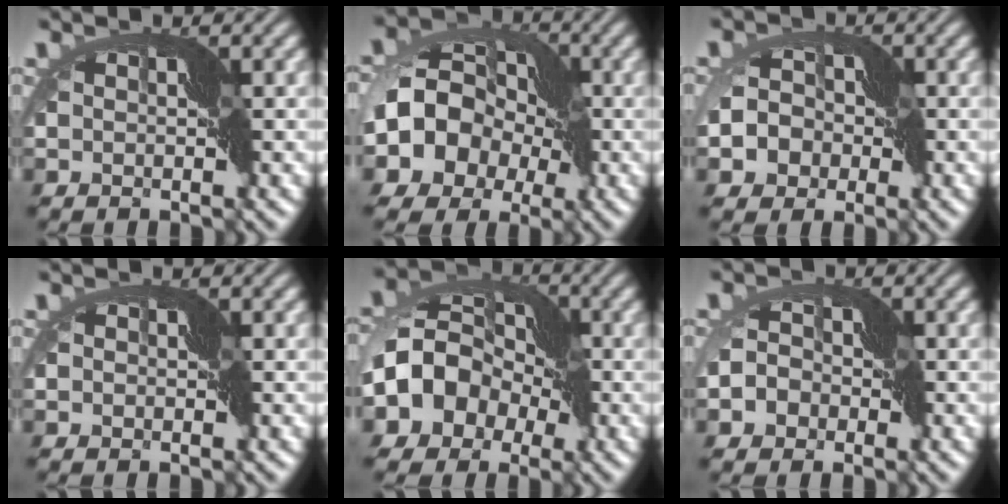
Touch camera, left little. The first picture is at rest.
{"total": 12.4, "force": [-1.8, 9.9, 7.3], "torque": [-0.120, -0.007, -0.062]}
{"total": 5.3, "force": [-1.6, 4.6, 2.2], "torque": [-0.032, -0.006, -0.050]}
{"total": 0.0}
{"total": 9.7, "force": [-2.1, 7.3, 6.1], "torque": [-0.104, -0.004, -0.066]}
{"total": 3.7, "force": [-1.8, 2.9, 1.4], "torque": [-0.009, 0.001, -0.048]}